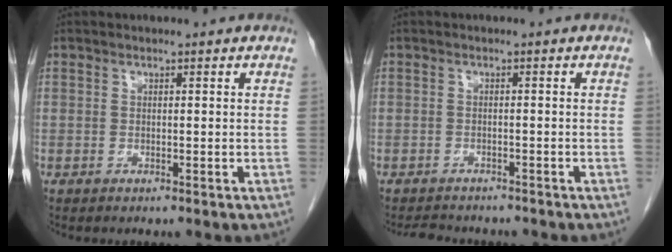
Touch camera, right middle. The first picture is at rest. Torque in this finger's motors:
{"motor_torque": [0.01, -0.01, 0.00, 0.00]}